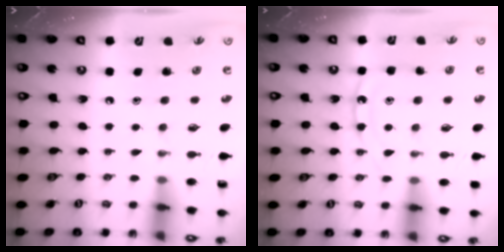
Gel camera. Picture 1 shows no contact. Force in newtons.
{"total": 10.5, "press": 10.4, "slide": 0.9}